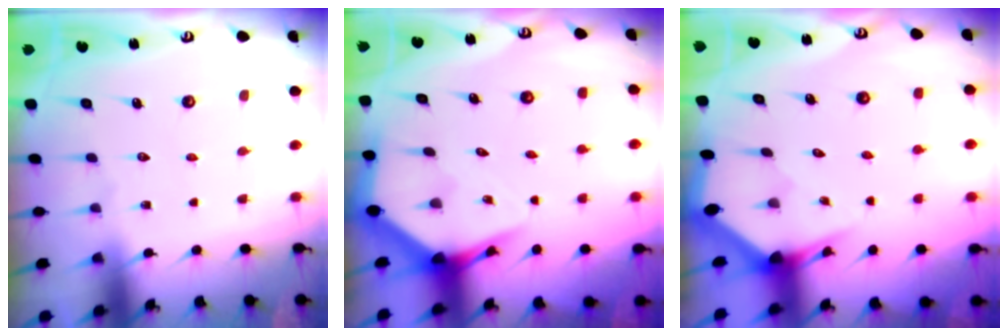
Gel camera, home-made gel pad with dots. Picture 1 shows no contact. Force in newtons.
{"total": 5.0, "press": 4.9, "slide": 0.3}
{"total": 2.9, "press": 2.9, "slide": 0.1}